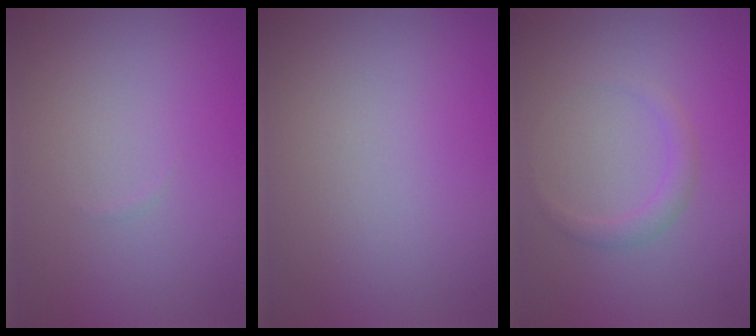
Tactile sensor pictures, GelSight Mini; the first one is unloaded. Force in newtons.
{"total": 0.0}
{"total": 1.3, "press": 1.3, "slide": 0.1}